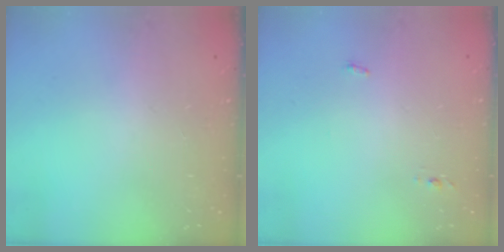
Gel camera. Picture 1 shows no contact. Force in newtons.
{"total": 3.4, "press": 3.2, "slide": 1.1}